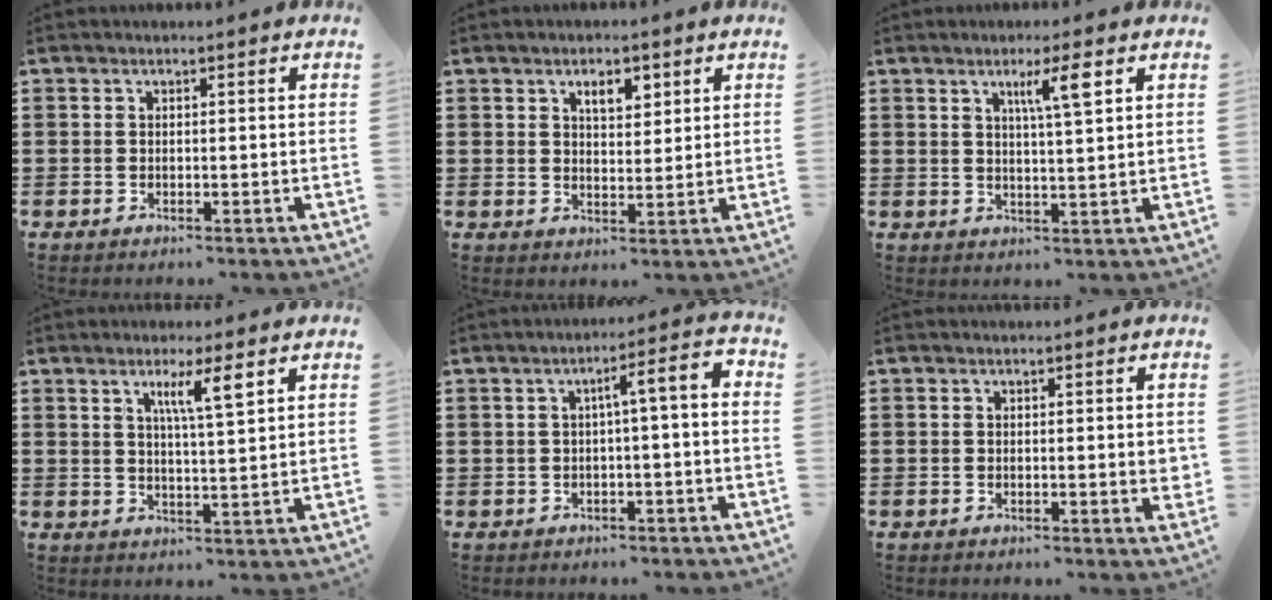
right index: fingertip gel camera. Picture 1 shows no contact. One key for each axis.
{"total": 3.9, "fx": 2.2, "fy": 1.8, "fz": 2.6, "tx": -0.033, "ty": -0.002, "tz": 0.034}
{"total": 5.1, "fx": 2.5, "fy": 0.3, "fz": 4.5, "tx": -0.078, "ty": -0.002, "tz": 0.034}
{"total": 4.9, "fx": 2.5, "fy": 0.3, "fz": 4.2, "tx": -0.082, "ty": -0.001, "tz": 0.039}
{"total": 4.3, "fx": -0.6, "fy": 0.3, "fz": 4.3, "tx": -0.082, "ty": 0.005, "tz": -0.018}
{"total": 1.3, "fx": 0.2, "fy": 0.3, "fz": 1.2, "tx": -0.025, "ty": 0.002, "tz": 0.003}